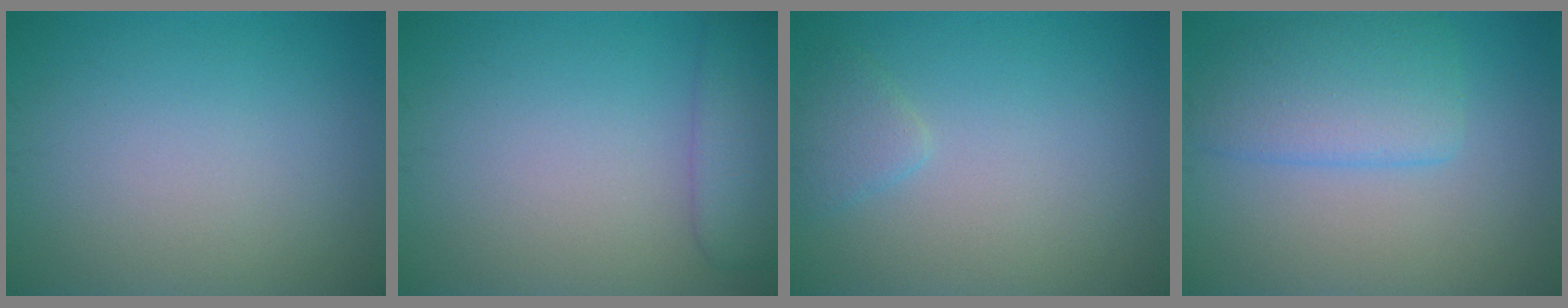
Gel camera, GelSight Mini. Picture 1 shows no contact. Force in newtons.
{"total": 3.5, "press": 3.5, "slide": 0.3}
{"total": 1.5, "press": 1.5, "slide": 0.2}
{"total": 4.4, "press": 4.4, "slide": 0.4}